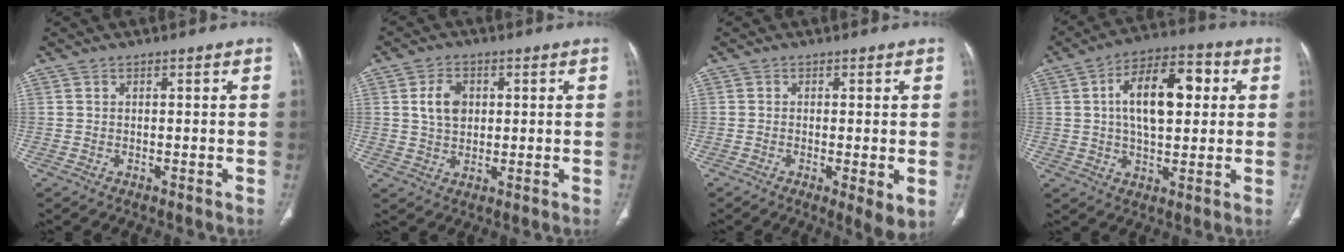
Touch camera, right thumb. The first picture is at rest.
{"total": 5.8, "force": [1.3, 4.1, 3.8], "torque": [-0.057, -0.003, 0.023]}
{"total": 4.9, "force": [-0.9, 1.1, 4.7], "torque": [-0.080, -0.017, -0.017]}
{"total": 14.7, "force": [2.8, 7.6, 12.3], "torque": [-0.181, 0.019, 0.041]}